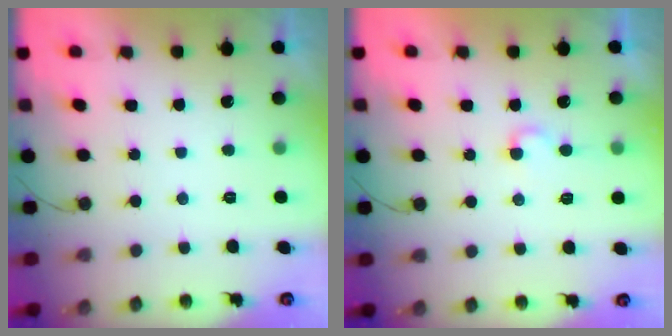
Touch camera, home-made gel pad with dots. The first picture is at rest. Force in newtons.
{"total": 3.8, "press": 3.8, "slide": 0.4}